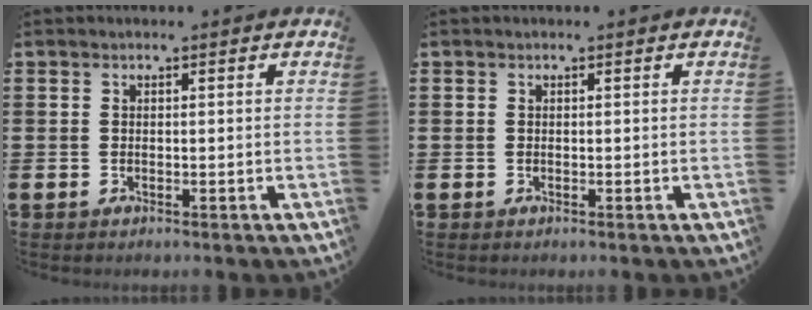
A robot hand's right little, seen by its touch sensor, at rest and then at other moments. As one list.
[{"total": 0.0}]